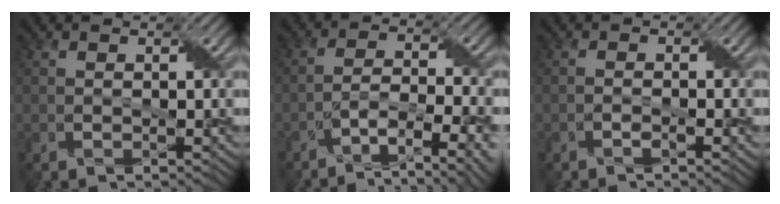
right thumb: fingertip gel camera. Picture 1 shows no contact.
{"total": 8.0, "force": [-5.3, 1.8, 5.7], "torque": [-0.097, 0.003, -0.089]}
{"total": 1.3, "force": [-0.8, 0.3, 1.0], "torque": [-0.019, 0.002, -0.014]}